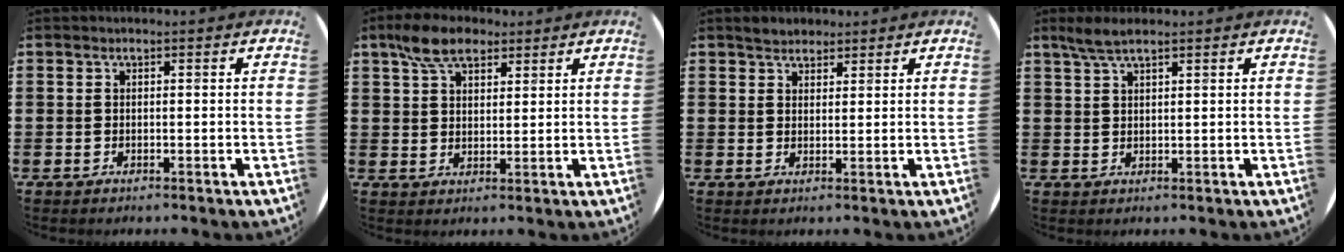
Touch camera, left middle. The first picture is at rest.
{"total": 6.3, "force": [4.6, 3.2, 2.9], "torque": [-0.063, 0.004, 0.086]}
{"total": 2.2, "force": [2.1, 0.8, 0.1], "torque": [0.002, 0.002, 0.039]}
{"total": 3.0, "force": [2.3, 0.5, 1.9], "torque": [-0.041, 0.004, 0.042]}